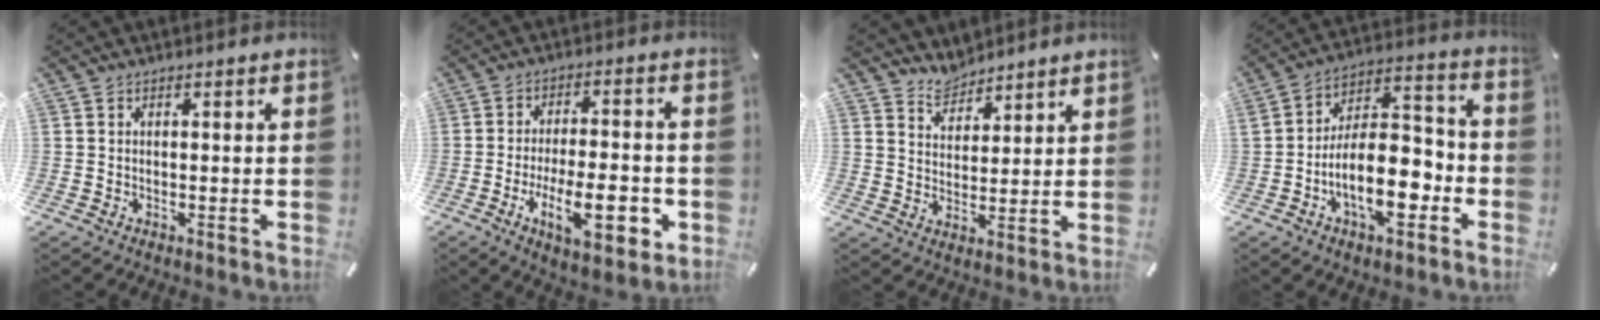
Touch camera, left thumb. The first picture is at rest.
{"total": 15.5, "force": [-4.5, 6.0, 13.6], "torque": [-0.209, 0.002, -0.065]}
{"total": 5.6, "force": [5.0, 2.4, -0.6], "torque": [0.007, -0.036, 0.095]}
{"total": 15.3, "force": [-5.5, 8.1, 11.7], "torque": [-0.188, 0.014, -0.094]}